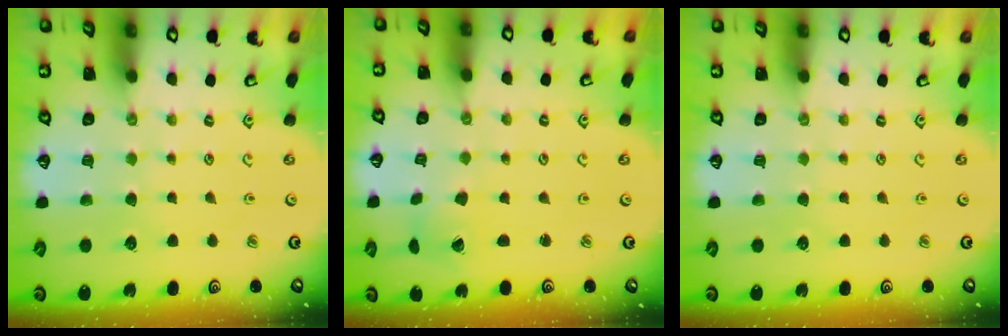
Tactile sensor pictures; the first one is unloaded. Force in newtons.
{"total": 1.1, "press": 1.0, "slide": 0.1}
{"total": 0.0}